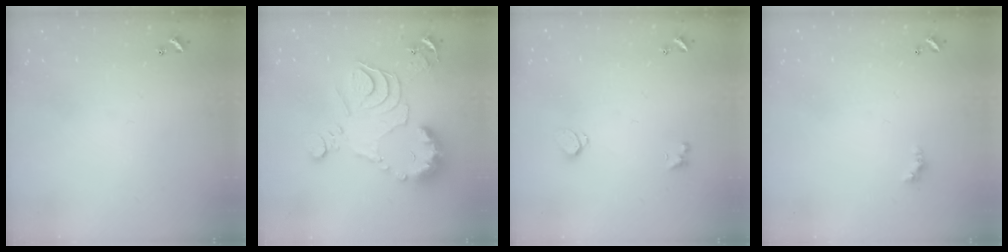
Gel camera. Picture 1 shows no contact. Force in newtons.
{"total": 14.4, "press": 14.4, "slide": 1.3}
{"total": 1.8, "press": 1.7, "slide": 0.7}
{"total": 1.3, "press": 1.2, "slide": 0.4}